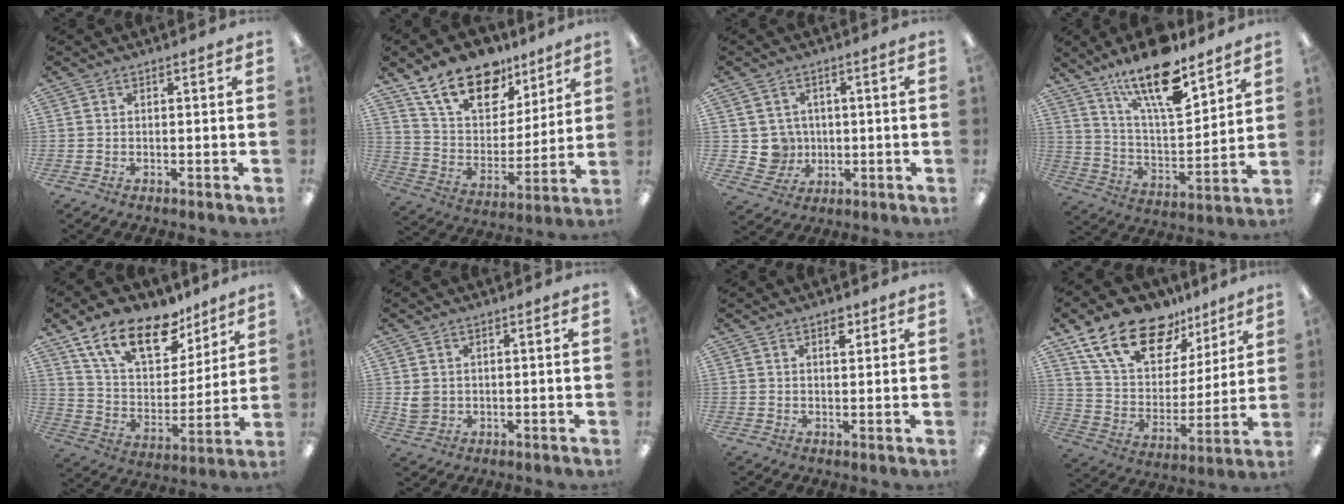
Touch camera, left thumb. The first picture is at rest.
{"total": 18.2, "force": [12.5, 9.9, 8.7], "torque": [-0.156, -0.065, 0.227]}
{"total": 5.8, "force": [0.6, 5.7, 0.6], "torque": [-0.015, 0.005, 0.019]}
{"total": 19.3, "force": [13.8, 6.2, 12.0], "torque": [-0.205, -0.080, 0.230]}
{"total": 19.6, "force": [13.1, 9.6, 11.1], "torque": [-0.203, -0.065, 0.234]}
{"total": 3.2, "force": [1.1, 2.7, 1.3], "torque": [-0.019, 0.002, 0.021]}
{"total": 3.1, "force": [2.0, 1.5, 1.9], "torque": [-0.017, -0.006, 0.030]}
{"total": 19.8, "force": [13.5, 10.6, 9.9], "torque": [-0.183, -0.074, 0.244]}